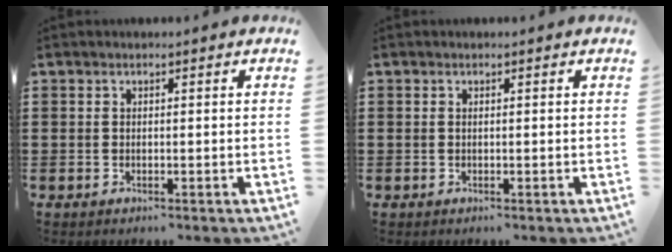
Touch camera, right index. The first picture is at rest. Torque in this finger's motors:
{"motor_torque": [-0.37, 0.68, 0.01, -0.01]}